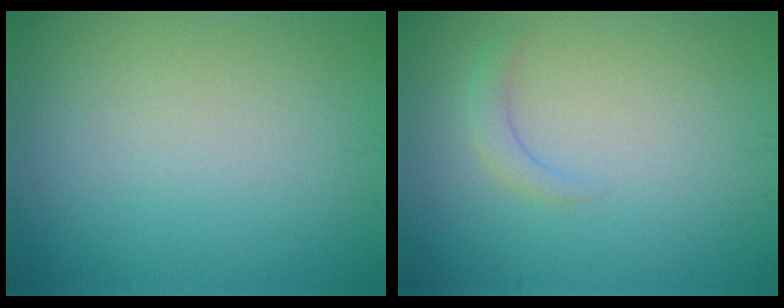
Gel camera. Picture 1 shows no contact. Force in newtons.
{"total": 1.4, "press": 1.3, "slide": 0.3}